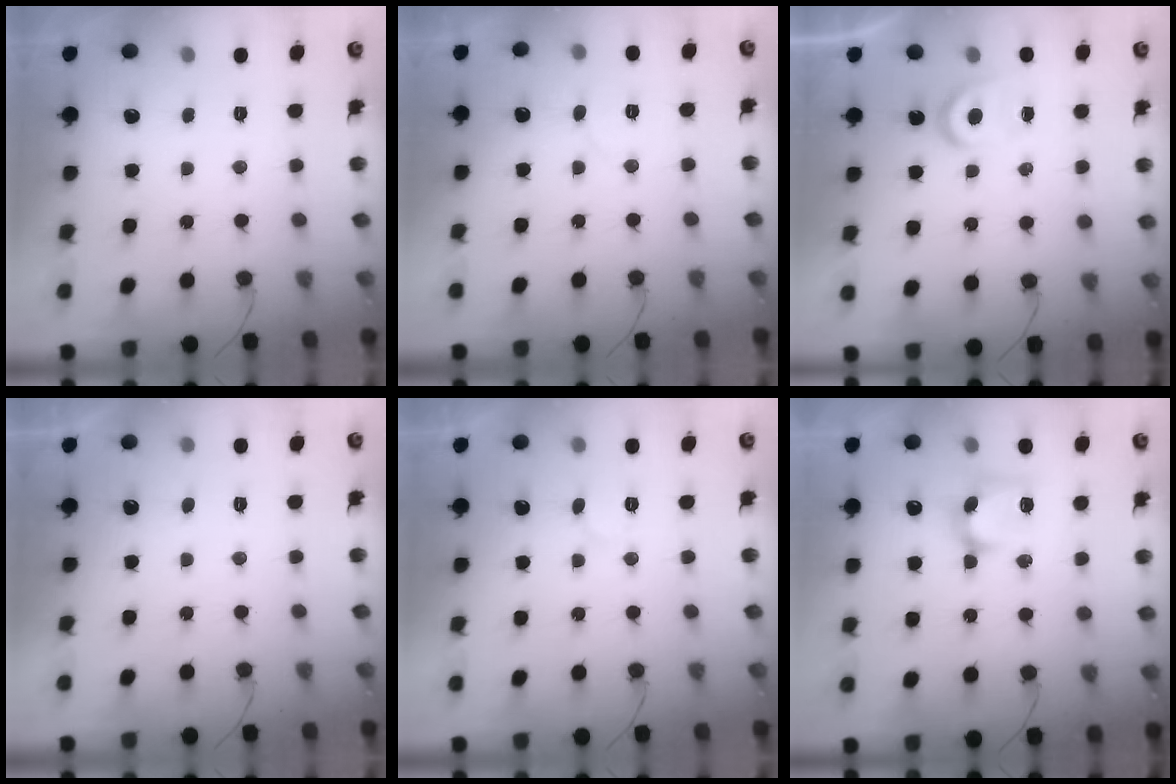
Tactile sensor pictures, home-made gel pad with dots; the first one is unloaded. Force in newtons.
{"total": 3.5, "press": 3.4, "slide": 0.3}
{"total": 4.4, "press": 4.3, "slide": 0.5}
{"total": 3.3, "press": 3.3, "slide": 0.2}
{"total": 5.6, "press": 5.6, "slide": 0.7}
{"total": 10.3, "press": 10.3, "slide": 0.6}